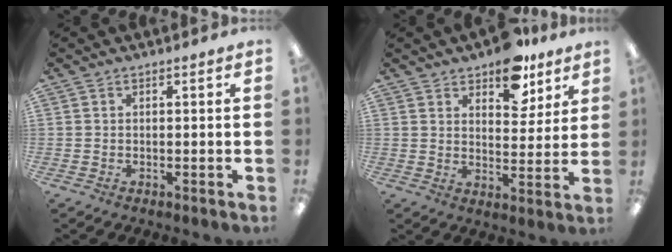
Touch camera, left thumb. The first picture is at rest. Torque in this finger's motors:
{"motor_torque": [1.31, 0.82, 1.09, -1.09, 0.02]}